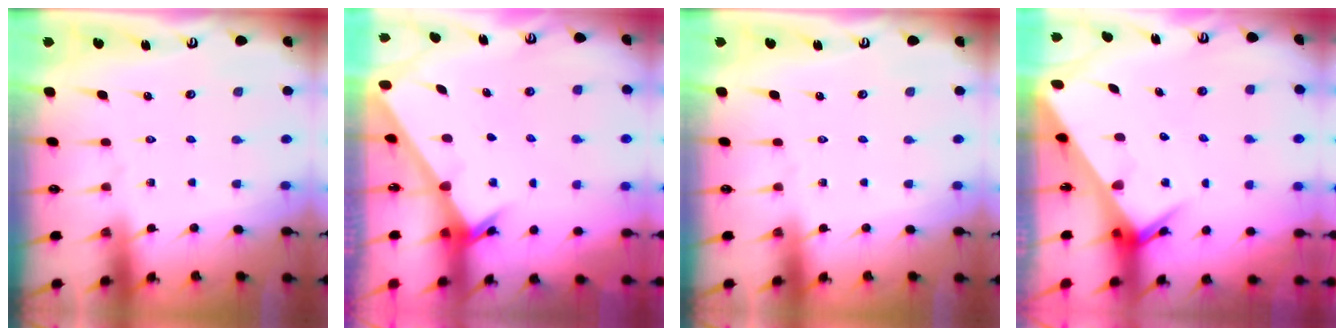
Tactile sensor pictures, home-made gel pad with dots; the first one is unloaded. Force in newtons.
{"total": 2.2, "press": 2.2, "slide": 0.2}
{"total": 0.0}
{"total": 6.5, "press": 6.5, "slide": 0.7}